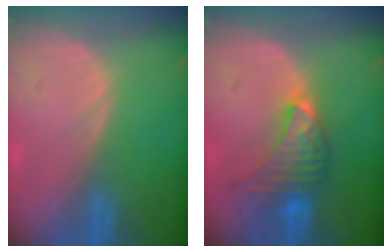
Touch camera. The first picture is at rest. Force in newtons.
{"total": 7.0, "press": 7.0, "slide": 0.6}